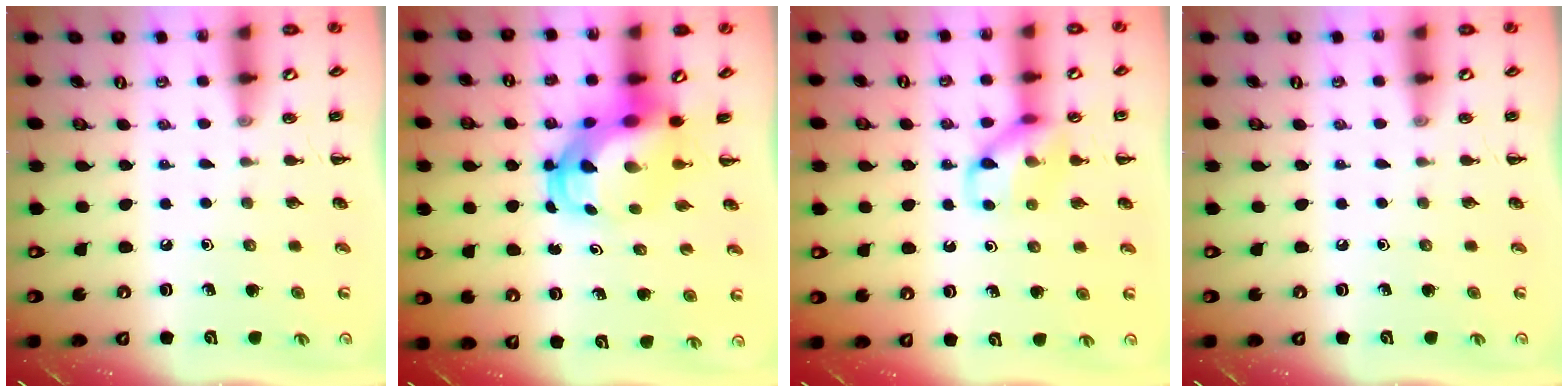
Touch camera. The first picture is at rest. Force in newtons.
{"total": 6.8, "press": 6.6, "slide": 1.4}
{"total": 11.0, "press": 11.0, "slide": 1.4}
{"total": 0.0}